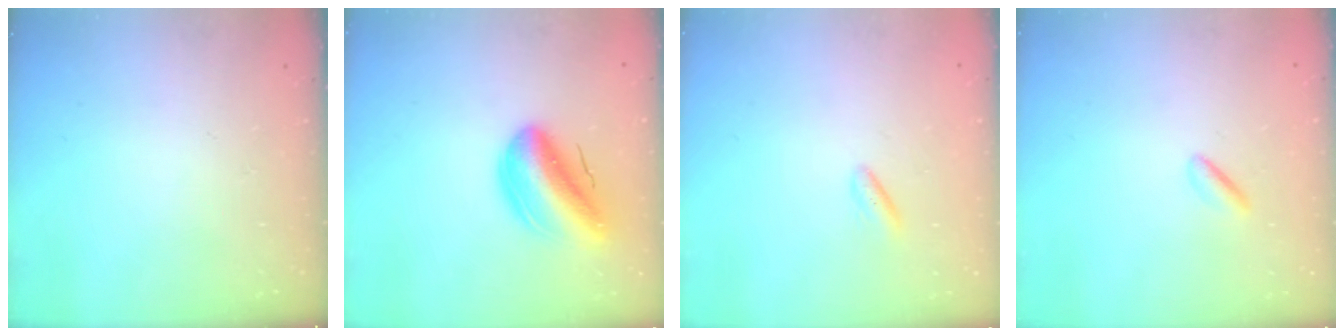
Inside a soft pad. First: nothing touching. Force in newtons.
{"total": 15.9, "press": 15.3, "slide": 4.1}
{"total": 2.0, "press": 1.7, "slide": 1.0}
{"total": 0.9, "press": 0.6, "slide": 0.7}